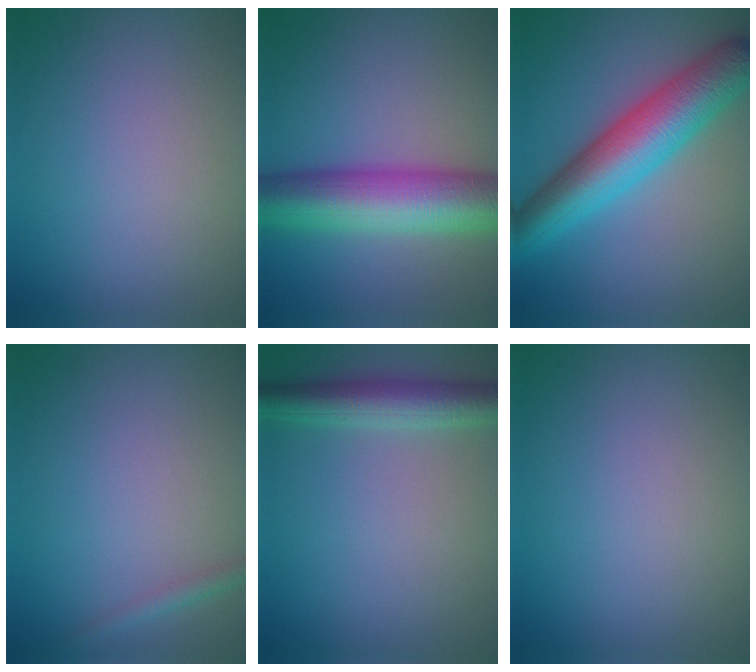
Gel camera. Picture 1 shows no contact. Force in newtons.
{"total": 10.1, "press": 10.1, "slide": 0.1}
{"total": 8.9, "press": 8.9, "slide": 0.1}
{"total": 1.3, "press": 1.2, "slide": 0.1}
{"total": 4.3, "press": 4.3, "slide": 0.1}
{"total": 0.0}